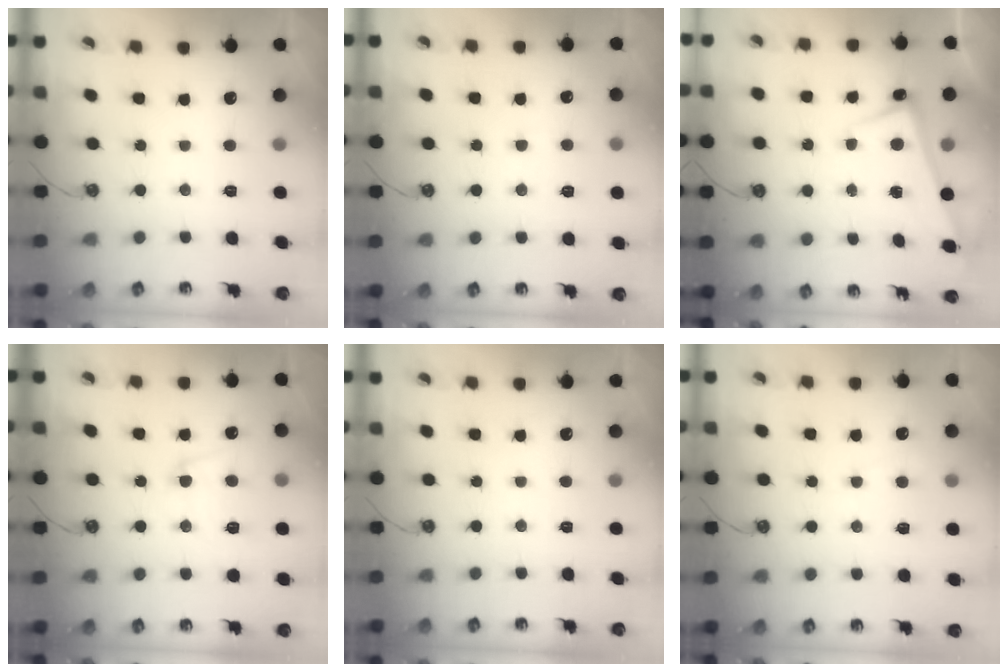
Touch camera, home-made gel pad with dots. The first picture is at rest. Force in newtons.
{"total": 5.5, "press": 5.5, "slide": 0.3}
{"total": 2.7, "press": 2.6, "slide": 0.6}
{"total": 9.1, "press": 9.1, "slide": 1.0}
{"total": 0.0}
{"total": 1.8, "press": 1.7, "slide": 0.4}